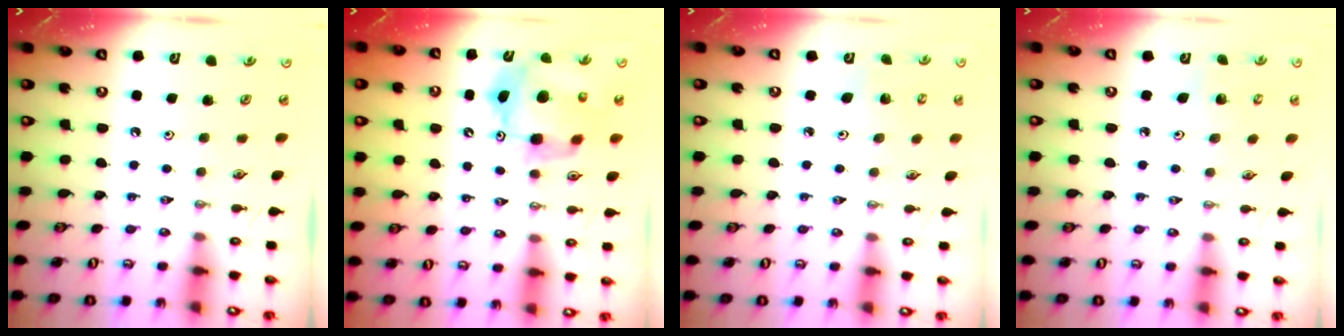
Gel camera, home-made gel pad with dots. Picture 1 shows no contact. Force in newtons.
{"total": 13.2, "press": 13.2, "slide": 1.2}
{"total": 2.7, "press": 2.7, "slide": 0.5}
{"total": 3.2, "press": 3.2, "slide": 0.2}